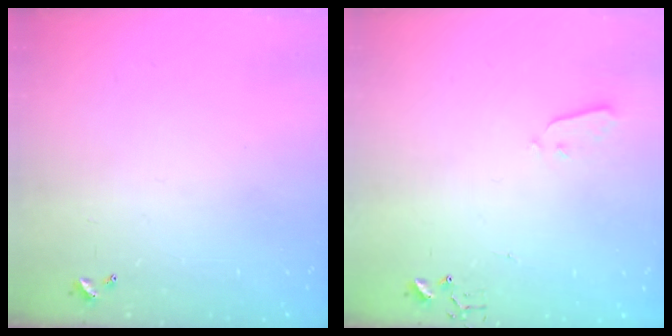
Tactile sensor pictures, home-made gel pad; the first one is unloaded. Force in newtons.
{"total": 3.0, "press": 3.0, "slide": 0.3}